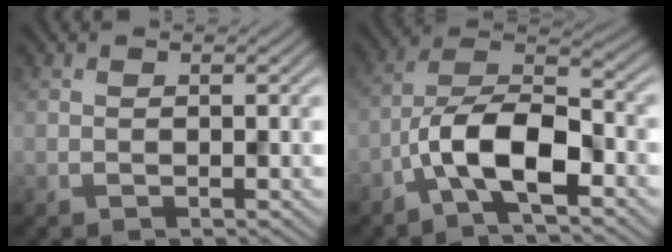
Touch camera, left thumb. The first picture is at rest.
{"total": 9.7, "force": [-4.4, 3.7, 7.8], "torque": [-0.144, 0.010, -0.096]}